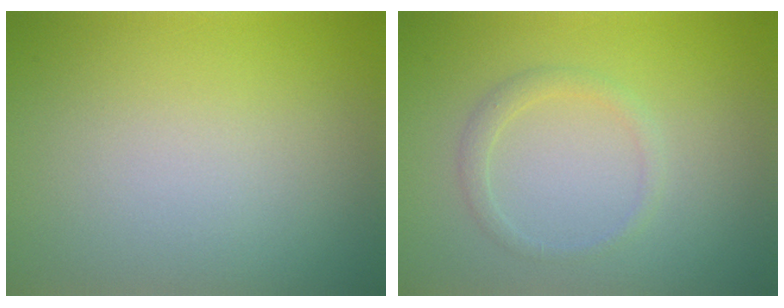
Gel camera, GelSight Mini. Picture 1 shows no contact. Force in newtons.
{"total": 1.4, "press": 1.4, "slide": 0.2}